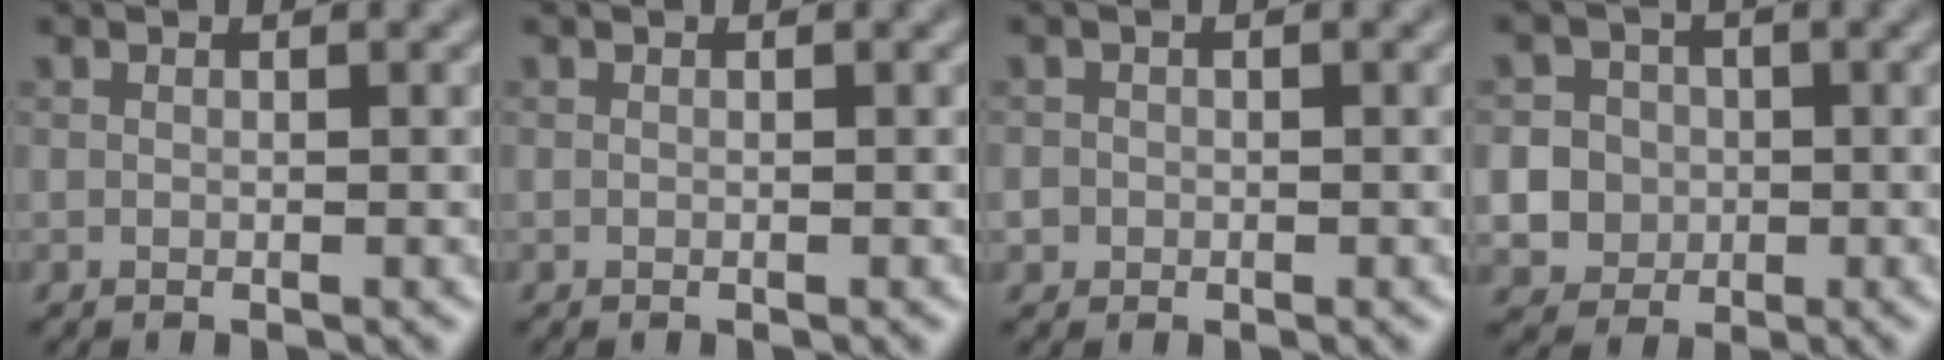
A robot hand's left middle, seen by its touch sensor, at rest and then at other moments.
{"total": 0.0}
{"total": 1.3, "force": [-0.5, 1.2, 0.2], "torque": [0.002, 0.002, -0.006]}
{"total": 7.4, "force": [-0.5, 7.1, 1.9], "torque": [-0.037, 0.015, -0.019]}